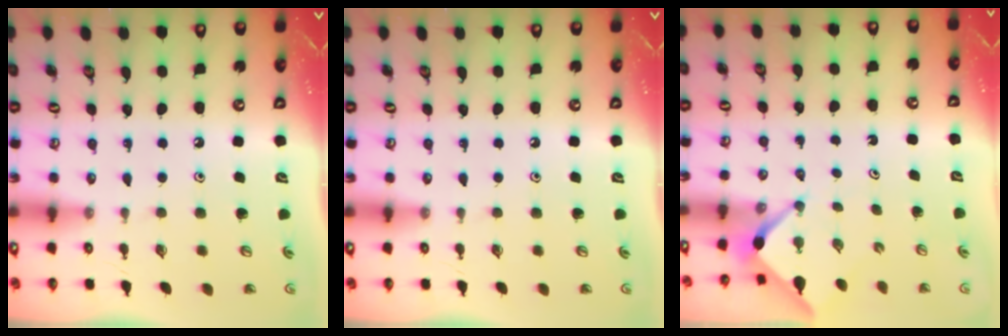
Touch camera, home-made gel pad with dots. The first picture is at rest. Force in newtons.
{"total": 0.0}
{"total": 2.6, "press": 2.6, "slide": 0.3}